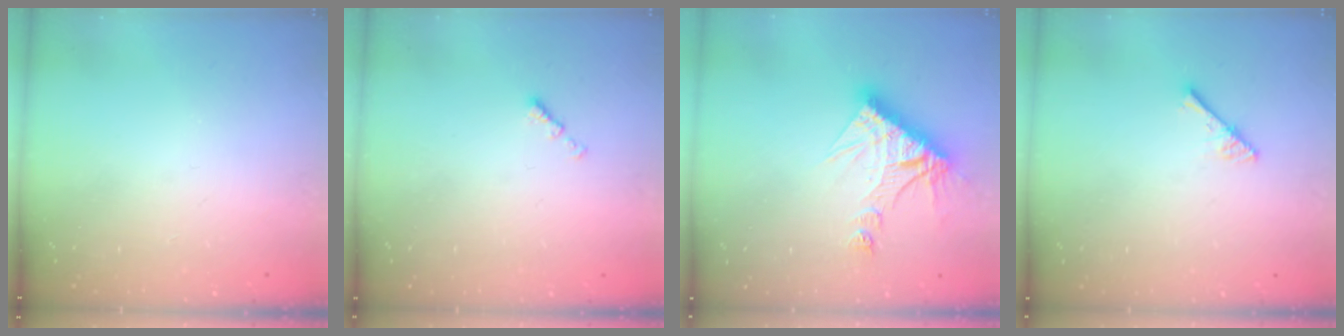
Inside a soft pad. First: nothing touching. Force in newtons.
{"total": 0.0}
{"total": 13.5, "press": 13.5, "slide": 1.1}
{"total": 2.9, "press": 2.9, "slide": 0.2}